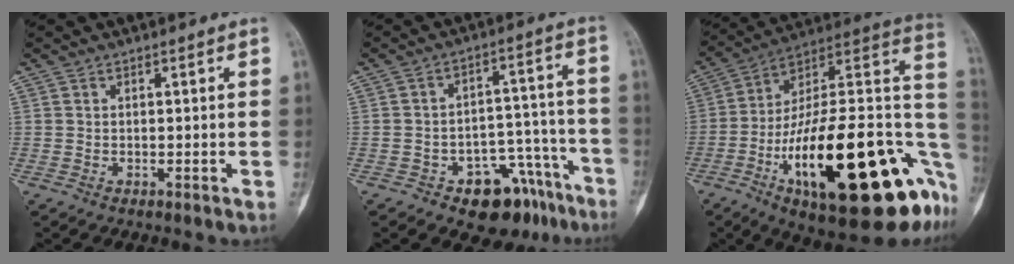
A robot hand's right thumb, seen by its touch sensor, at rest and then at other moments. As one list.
[{"total": 12.4, "force": [-7.9, 7.1, 6.4], "torque": [-0.041, 0.083, -0.108]}, {"total": 37.9, "force": [-10.9, 13.2, 33.8], "torque": [-0.425, 0.045, -0.168]}]